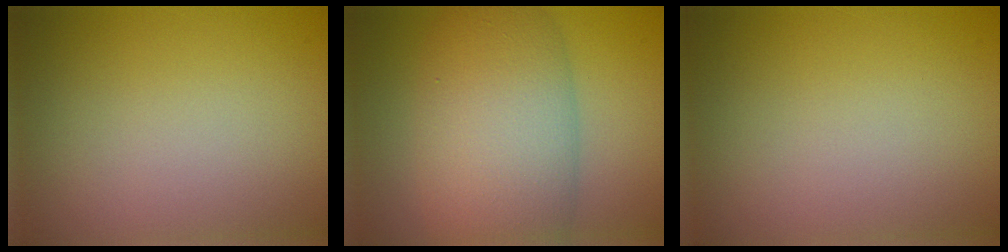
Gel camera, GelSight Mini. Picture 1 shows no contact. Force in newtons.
{"total": 9.9, "press": 9.9, "slide": 0.3}
{"total": 0.0}